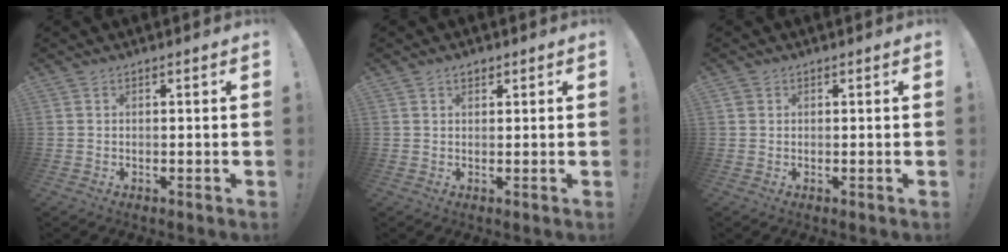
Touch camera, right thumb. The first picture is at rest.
{"total": 1.4, "force": [1.0, 0.8, 0.6], "torque": [-0.002, -0.003, 0.015]}
{"total": 1.1, "force": [0.5, 1.0, 0.3], "torque": [-0.009, 0.003, 0.011]}